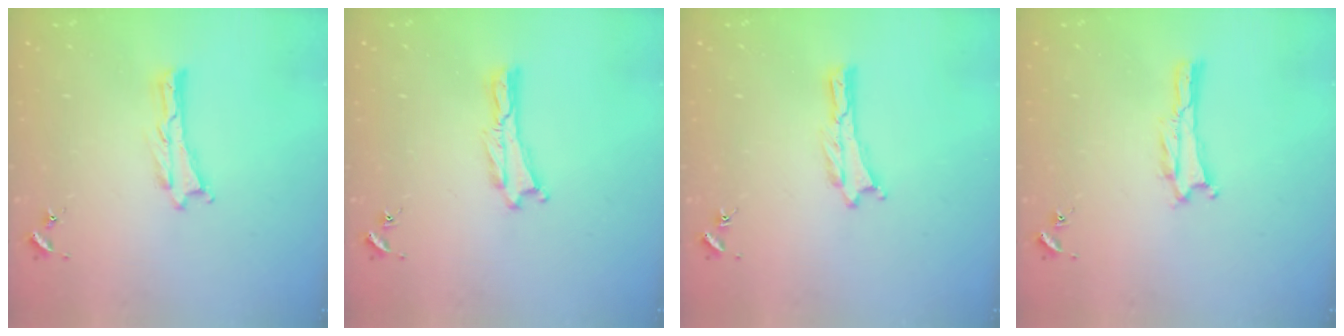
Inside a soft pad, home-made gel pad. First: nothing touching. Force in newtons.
{"total": 0.0}
{"total": 0.0}
{"total": 0.0}